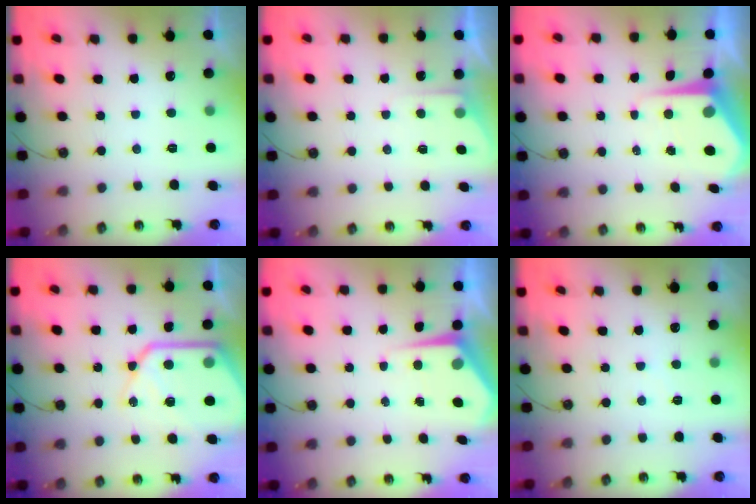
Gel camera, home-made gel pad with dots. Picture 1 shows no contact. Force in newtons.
{"total": 3.7, "press": 3.6, "slide": 0.5}
{"total": 8.2, "press": 8.2, "slide": 0.9}
{"total": 18.9, "press": 18.7, "slide": 2.2}
{"total": 4.9, "press": 4.9, "slide": 0.3}
{"total": 2.3, "press": 2.3, "slide": 0.3}